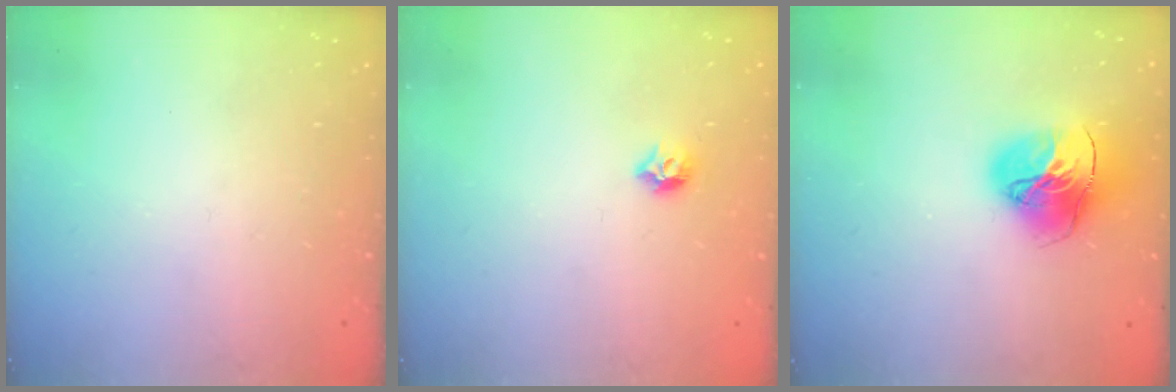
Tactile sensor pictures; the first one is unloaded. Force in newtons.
{"total": 5.5, "press": 5.4, "slide": 0.9}
{"total": 16.2, "press": 16.1, "slide": 1.6}